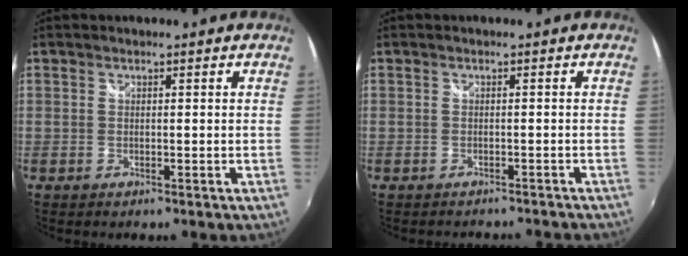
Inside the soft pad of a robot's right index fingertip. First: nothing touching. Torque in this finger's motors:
{"motor_torque": [-0.12, -0.03, -0.06, -0.03]}